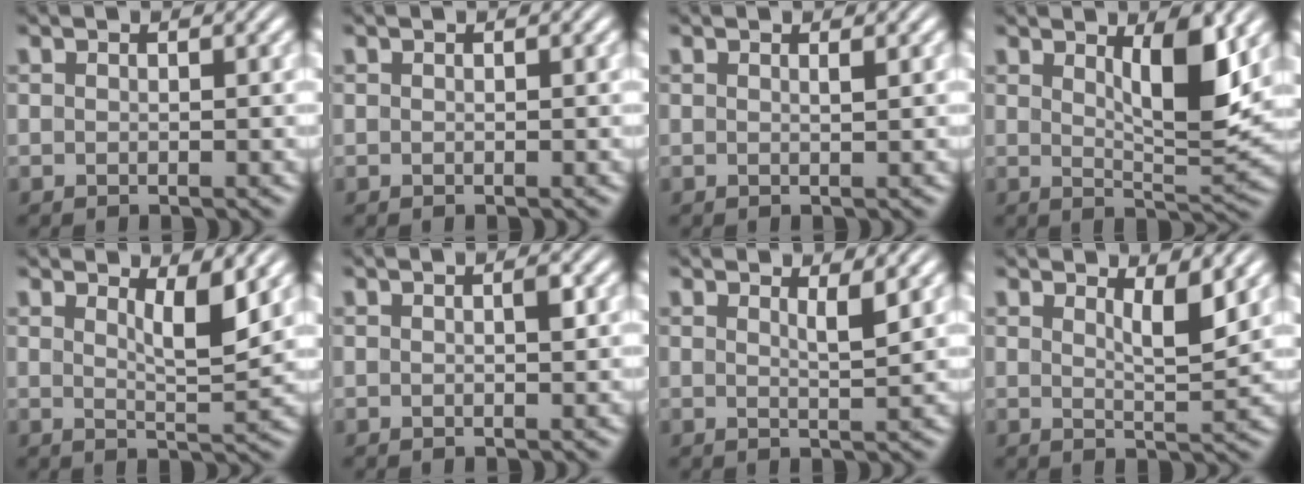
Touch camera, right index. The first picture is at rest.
{"total": 0.0}
{"total": 0.5, "force": [0.3, -0.3, 0.3], "torque": [-0.003, -0.005, 0.007]}
{"total": 5.2, "force": [2.1, 0.8, 4.7], "torque": [-0.078, -0.021, 0.040]}
{"total": 3.2, "force": [1.8, 0.3, 2.6], "torque": [-0.038, -0.019, 0.033]}
{"total": 0.7, "force": [0.1, 0.1, 0.7], "torque": [-0.007, 0.003, 0.000]}
{"total": 1.7, "force": [1.2, -0.3, 1.2], "torque": [-0.017, -0.015, 0.023]}
{"total": 2.7, "force": [1.6, 0.2, 2.1], "torque": [-0.030, -0.019, 0.031]}